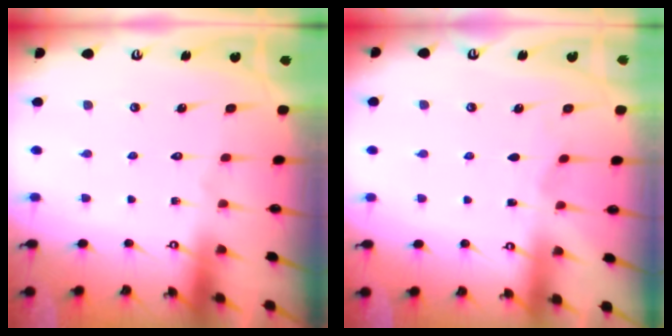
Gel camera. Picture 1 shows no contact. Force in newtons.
{"total": 2.3, "press": 2.3, "slide": 0.4}